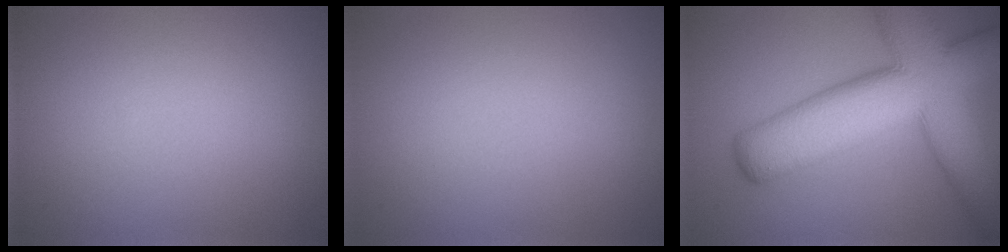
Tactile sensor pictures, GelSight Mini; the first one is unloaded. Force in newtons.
{"total": 0.0}
{"total": 13.5, "press": 13.5, "slide": 0.6}